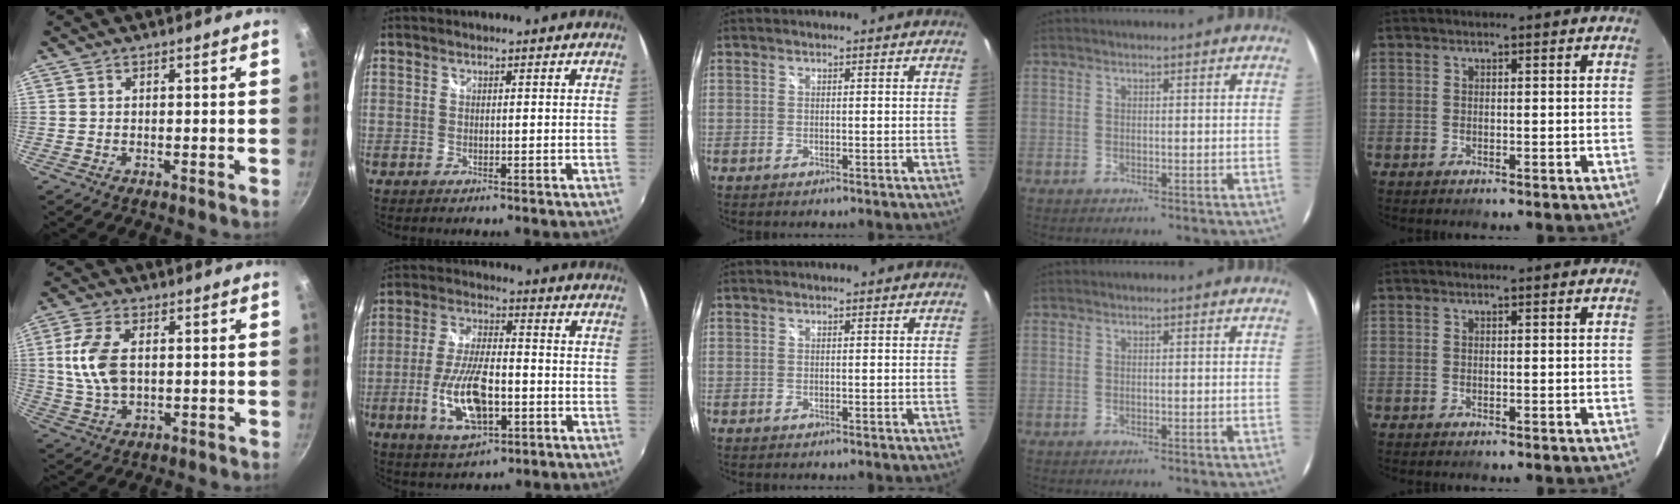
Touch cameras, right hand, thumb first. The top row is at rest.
{"thumb": {"total": 9.6, "force": [1.3, 5.6, 7.7], "torque": [-0.154, 0.000, 0.024]}, "index": {"total": 13.6, "force": [-4.0, 5.5, 11.7], "torque": [-0.239, -0.008, -0.071]}}